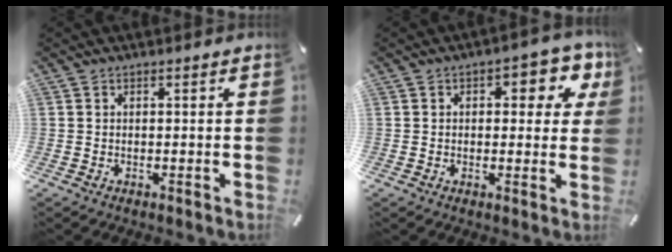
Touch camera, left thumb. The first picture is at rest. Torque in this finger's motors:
{"motor_torque": [0.24, -0.08, 0.34, 0.20, 0.05]}